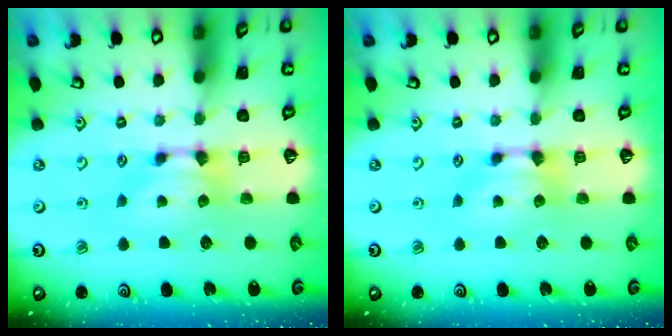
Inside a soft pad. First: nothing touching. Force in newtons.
{"total": 0.0}